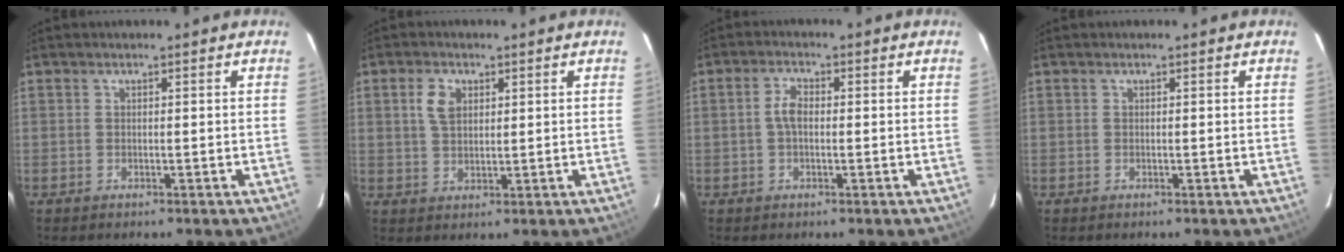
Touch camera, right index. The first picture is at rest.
{"total": 4.3, "force": [1.6, 2.8, 2.9], "torque": [-0.054, 0.009, 0.030]}
{"total": 3.1, "force": [-0.2, 1.7, 2.5], "torque": [-0.054, 0.008, -0.002]}
{"total": 0.0}